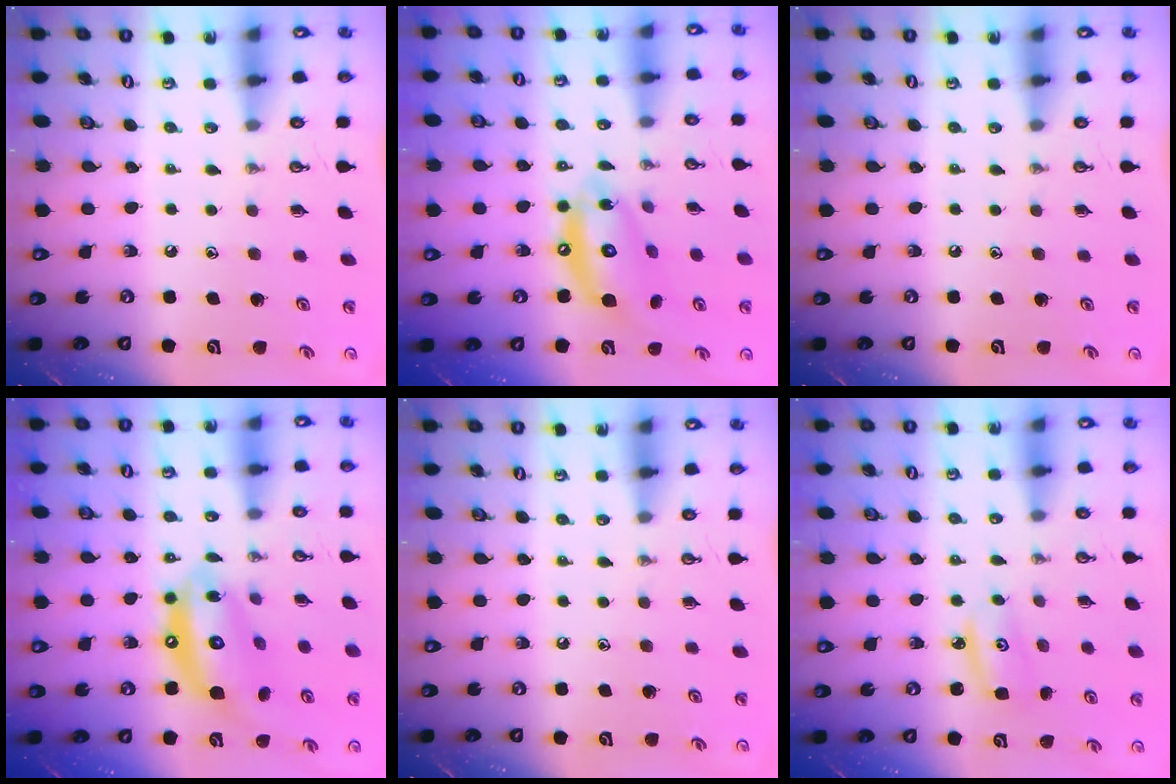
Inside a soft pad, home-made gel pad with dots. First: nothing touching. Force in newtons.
{"total": 13.8, "press": 13.7, "slide": 1.2}
{"total": 0.0}
{"total": 15.4, "press": 15.3, "slide": 1.4}
{"total": 0.0}
{"total": 3.5, "press": 3.5, "slide": 0.4}